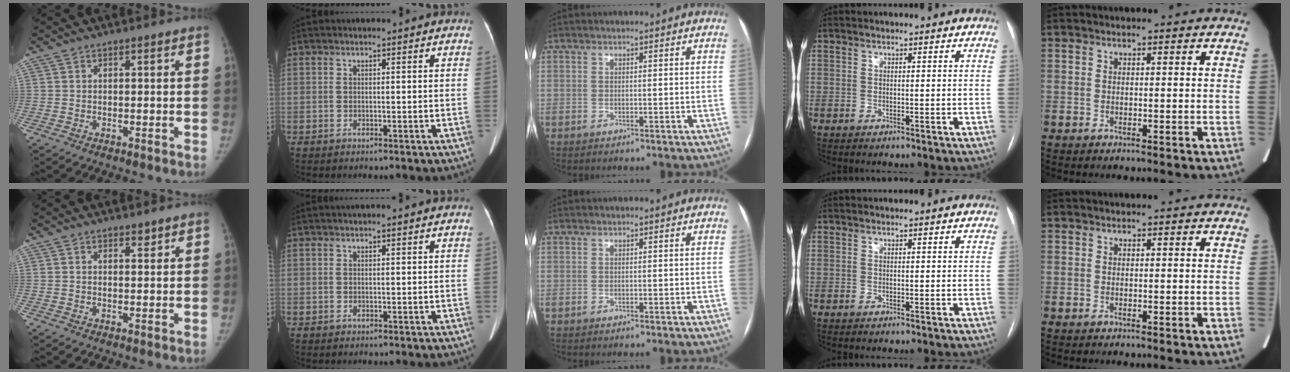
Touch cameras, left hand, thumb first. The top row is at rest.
{"thumb": {"total": 0.9, "force": [0.8, 0.4, 0.2], "torque": [0.005, -0.006, 0.010]}, "index": {"total": 1.1, "force": [0.9, -0.1, 0.7], "torque": [-0.008, 0.019, 0.017]}}